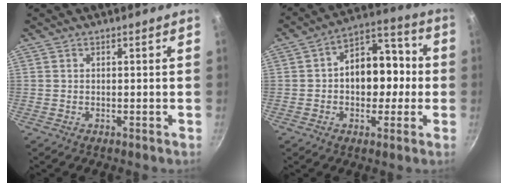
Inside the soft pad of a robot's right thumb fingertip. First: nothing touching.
{"total": 13.1, "force": [-0.1, 8.6, 9.9], "torque": [-0.101, 0.037, -0.011]}